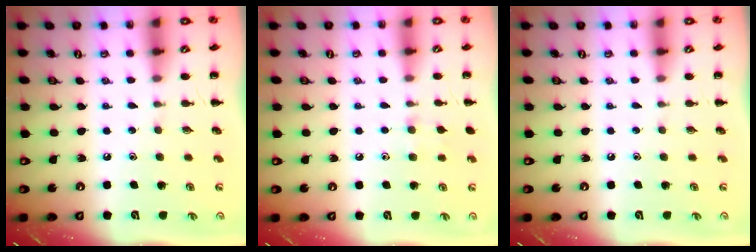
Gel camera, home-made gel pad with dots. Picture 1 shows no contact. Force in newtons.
{"total": 6.1, "press": 5.8, "slide": 1.9}
{"total": 0.0}